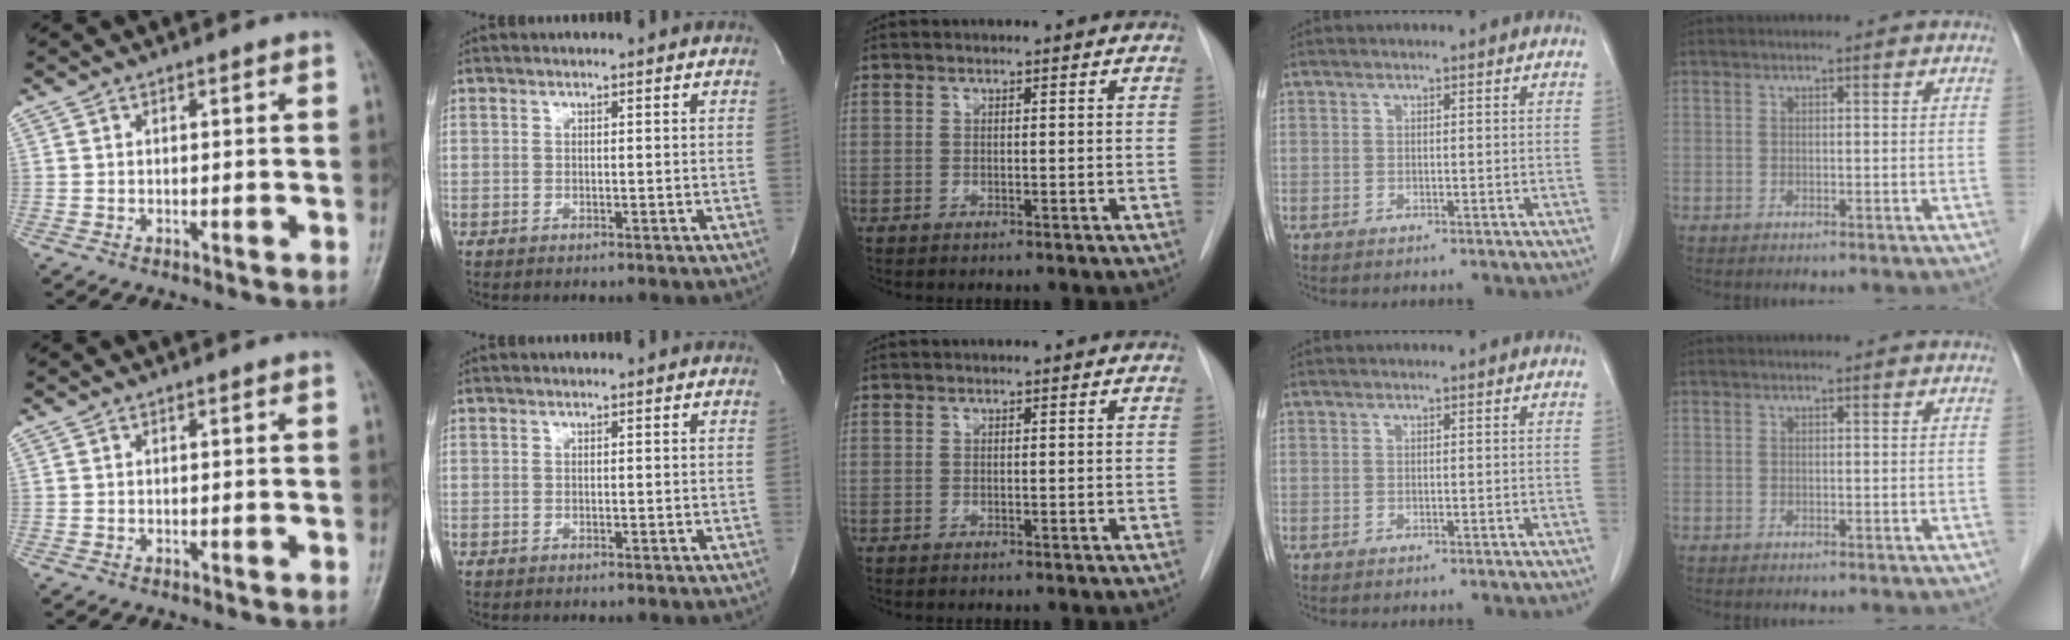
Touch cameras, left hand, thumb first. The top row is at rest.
{}